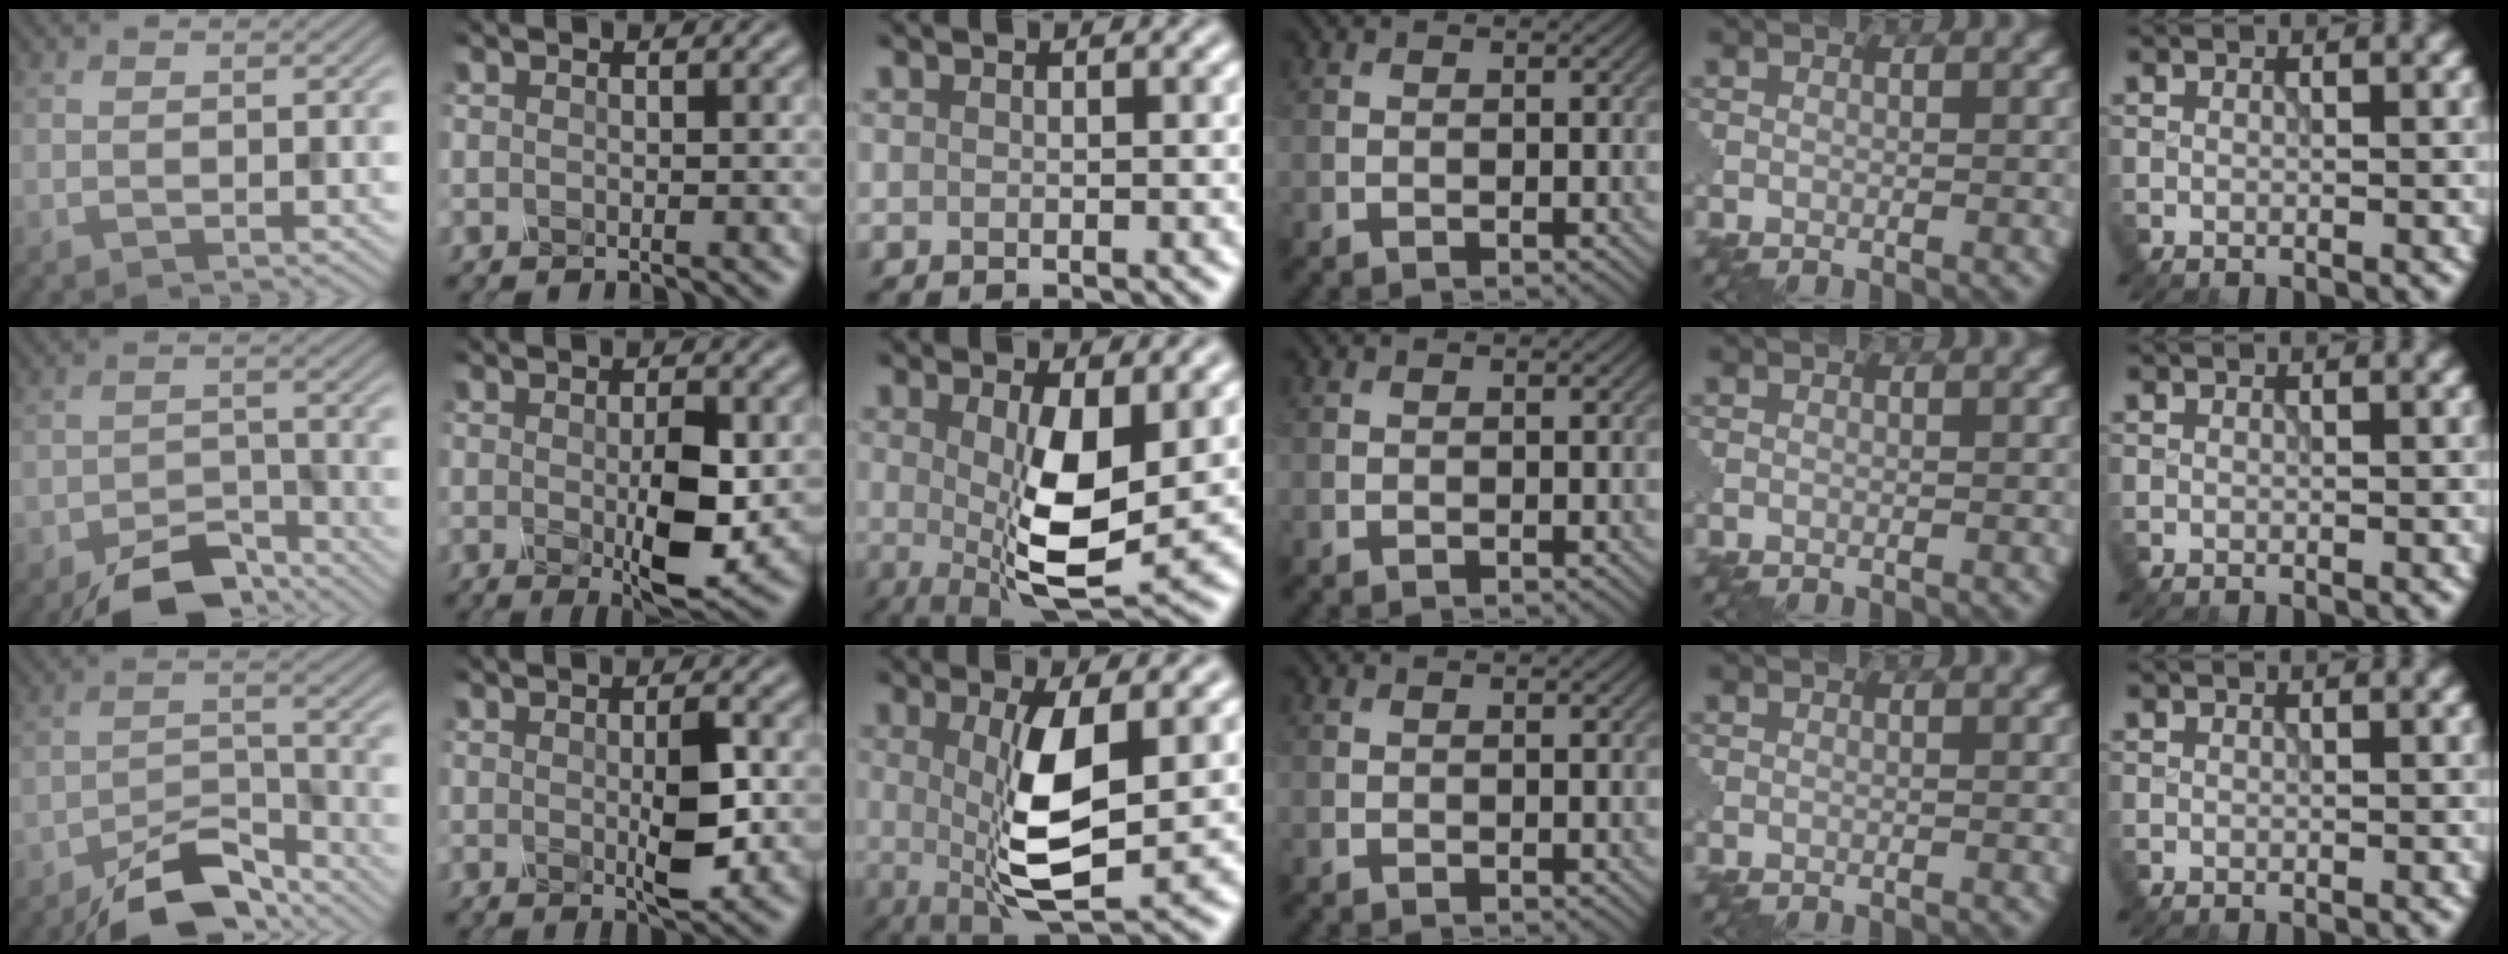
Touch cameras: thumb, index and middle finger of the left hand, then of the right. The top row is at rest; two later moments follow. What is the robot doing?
{"motion": "press", "object": "mechanical pencil"}